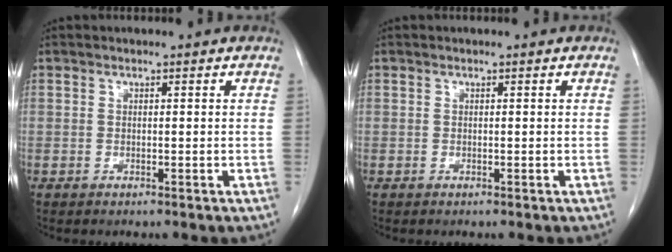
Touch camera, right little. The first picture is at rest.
{"total": 0.0}